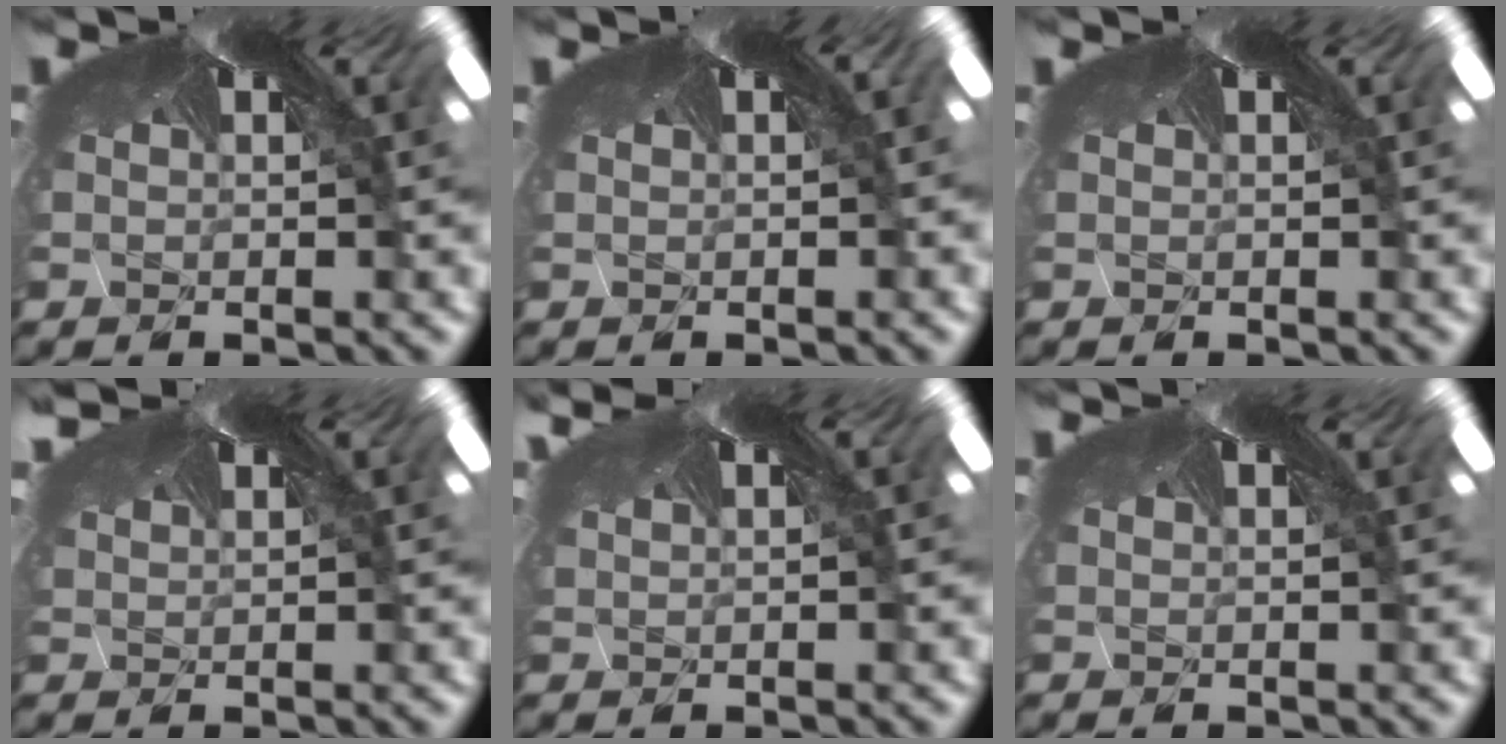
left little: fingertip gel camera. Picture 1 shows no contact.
{"total": 0.7, "force": [-0.3, -0.3, -0.5], "torque": [0.004, -0.002, -0.002]}
{"total": 0.0}
{"total": 1.7, "force": [1.0, 1.2, 0.8], "torque": [-0.033, 0.006, 0.019]}
{"total": 0.8, "force": [0.7, -0.1, -0.4], "torque": [-0.002, -0.004, 0.010]}
{"total": 0.0}